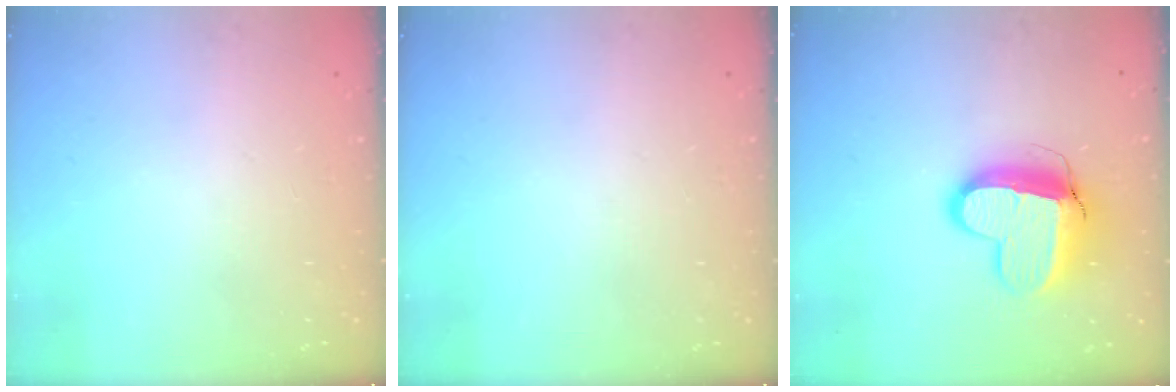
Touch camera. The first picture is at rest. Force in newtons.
{"total": 0.0}
{"total": 13.1, "press": 13.0, "slide": 1.3}